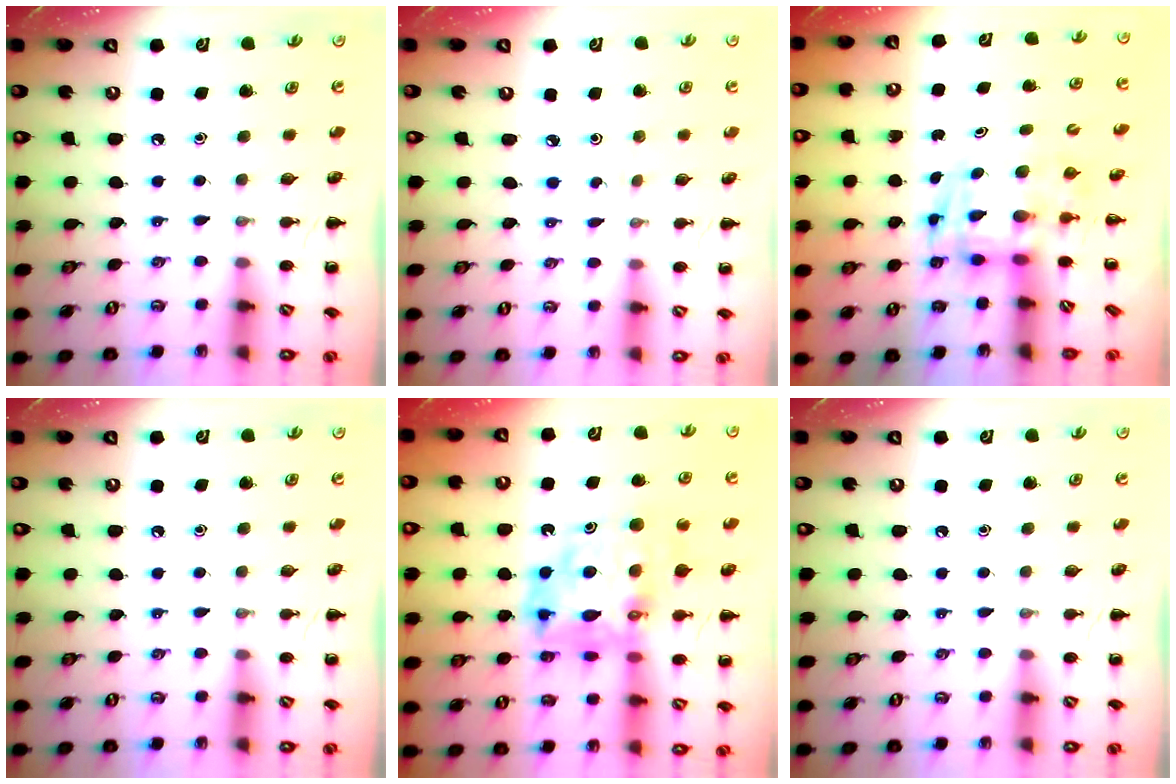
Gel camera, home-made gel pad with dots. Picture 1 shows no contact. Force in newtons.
{"total": 2.1, "press": 2.0, "slide": 0.7}
{"total": 3.4, "press": 3.3, "slide": 0.6}
{"total": 0.0}
{"total": 14.8, "press": 14.2, "slide": 4.0}
{"total": 0.0}